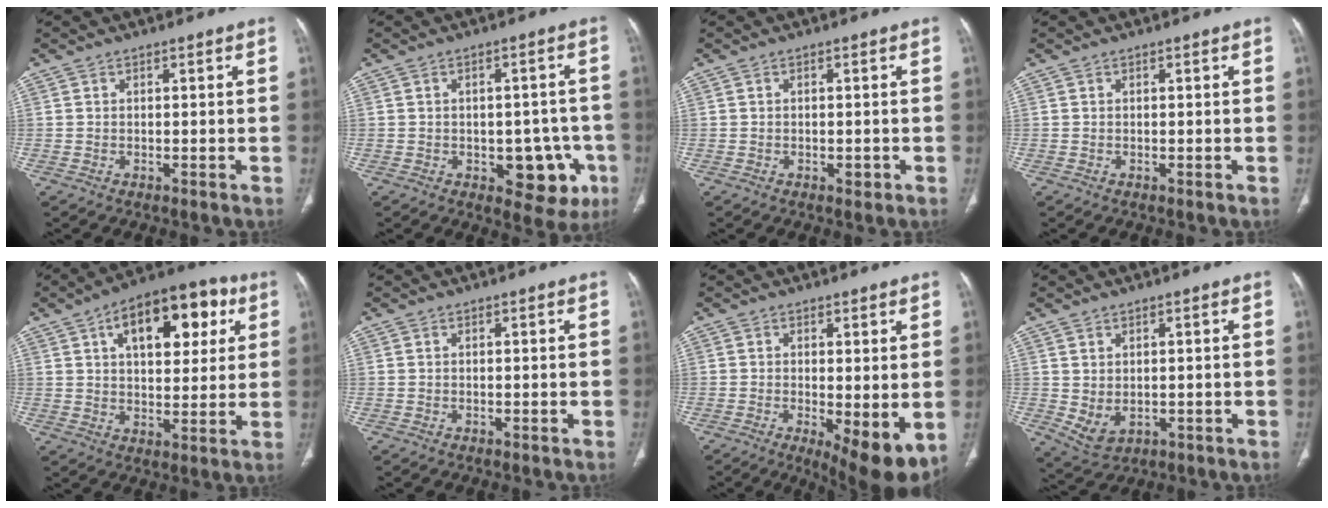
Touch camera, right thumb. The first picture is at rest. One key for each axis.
{"total": 10.2, "fx": -3.4, "fy": 6.0, "fz": 7.5, "tx": -0.049, "ty": 0.015, "tz": -0.032}
{"total": 1.2, "fx": -0.4, "fy": 0.8, "fz": 0.8, "tx": -0.009, "ty": 0.000, "tz": -0.005}
{"total": 0.0}
{"total": 18.1, "fx": 6.8, "fy": 9.6, "fz": 13.7, "tx": -0.150, "ty": 0.004, "tz": 0.097}
{"total": 0.0}
{"total": 9.2, "fx": -1.6, "fy": 3.0, "fz": 8.5, "tx": -0.125, "ty": -0.026, "tz": -0.017}
{"total": 4.6, "fx": 0.0, "fy": 3.2, "fz": 3.3, "tx": -0.060, "ty": -0.005, "tz": 0.021}